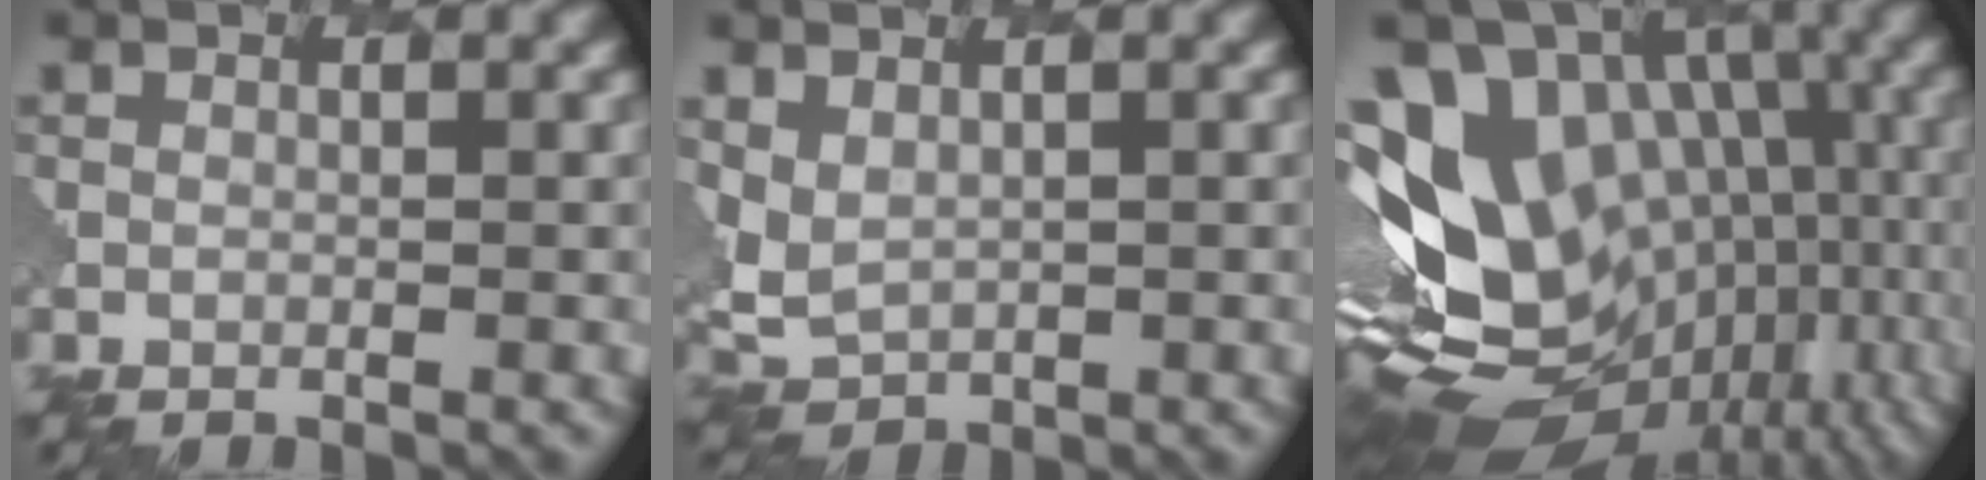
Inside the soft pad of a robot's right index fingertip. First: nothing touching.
{"total": 2.4, "force": [0.9, 1.8, 1.3], "torque": [-0.049, -0.008, 0.030]}
{"total": 16.2, "force": [-2.6, 11.9, 10.7], "torque": [-0.183, 0.009, 0.007]}